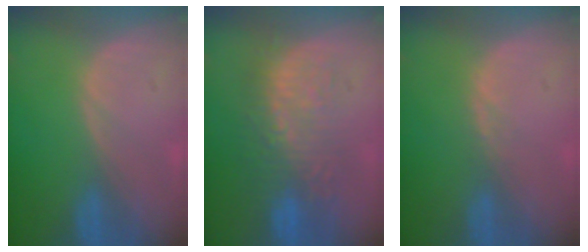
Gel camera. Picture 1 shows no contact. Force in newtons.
{"total": 9.6, "press": 9.1, "slide": 3.0}
{"total": 0.8, "press": 0.8, "slide": 0.3}